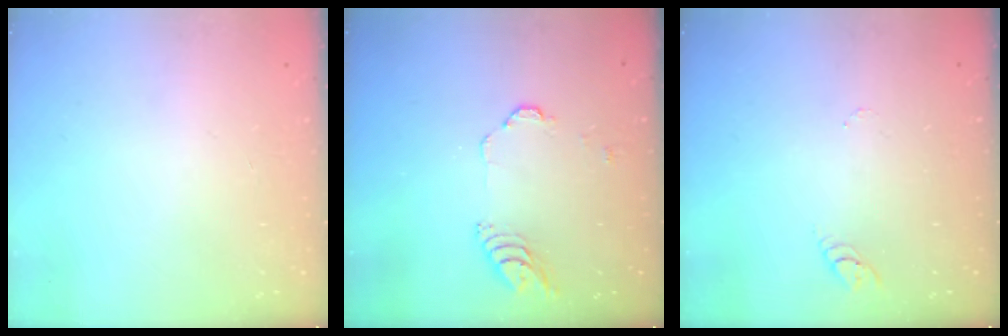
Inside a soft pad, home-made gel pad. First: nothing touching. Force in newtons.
{"total": 5.3, "press": 5.3, "slide": 0.6}
{"total": 2.9, "press": 2.9, "slide": 0.3}